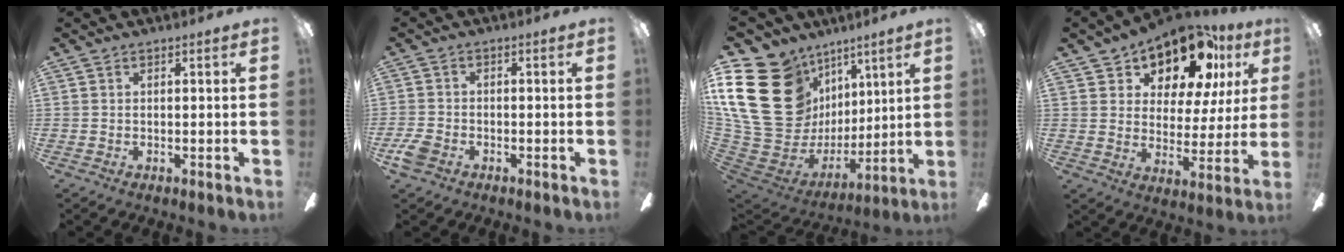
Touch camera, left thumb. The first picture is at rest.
{"total": 4.4, "force": [-2.5, 2.9, 2.3], "torque": [-0.051, 0.012, -0.048]}
{"total": 28.9, "force": [8.5, 22.2, 16.5], "torque": [-0.339, -0.065, 0.206]}
{"total": 15.7, "force": [12.2, 7.0, 7.1], "torque": [-0.128, -0.083, 0.209]}